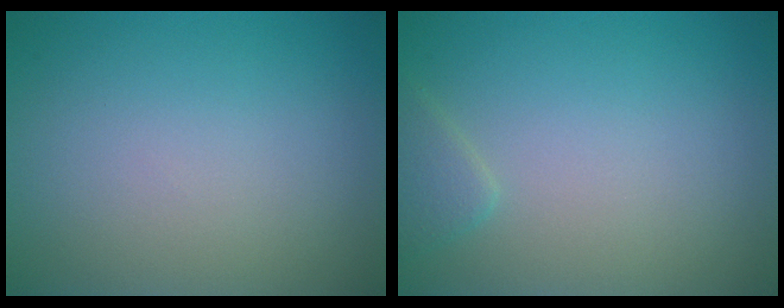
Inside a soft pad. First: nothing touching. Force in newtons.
{"total": 1.4, "press": 1.4, "slide": 0.1}